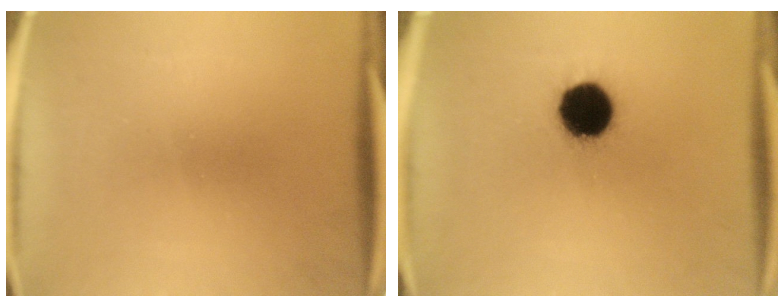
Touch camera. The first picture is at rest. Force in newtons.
{"total": 14.3}